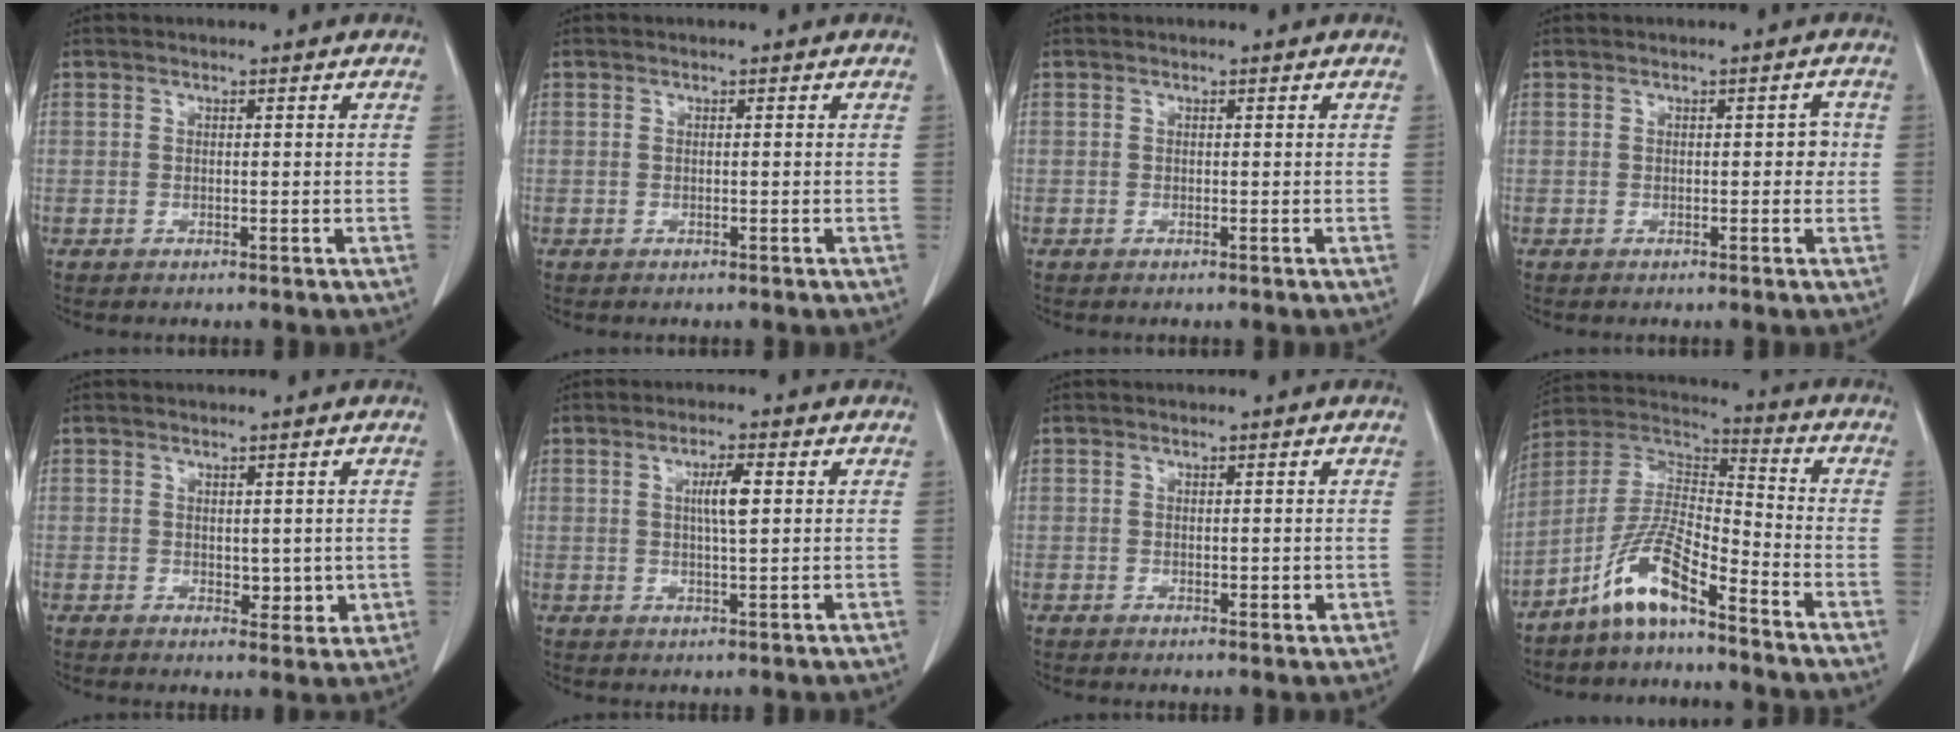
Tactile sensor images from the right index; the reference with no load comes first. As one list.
[{"total": 0.0}, {"total": 0.0}, {"total": 1.9, "force": [-0.1, 1.1, 1.6], "torque": [-0.014, 0.013, -0.001]}, {"total": 3.4, "force": [0.2, 2.0, 2.7], "torque": [-0.028, -0.008, 0.009]}, {"total": 4.0, "force": [0.9, 0.4, 3.9], "torque": [-0.069, 0.000, 0.015]}, {"total": 1.5, "force": [0.0, 0.7, 1.3], "torque": [-0.017, -0.004, 0.003]}, {"total": 10.7, "force": [-7.4, 1.8, 7.5], "torque": [-0.164, 0.012, -0.145]}]